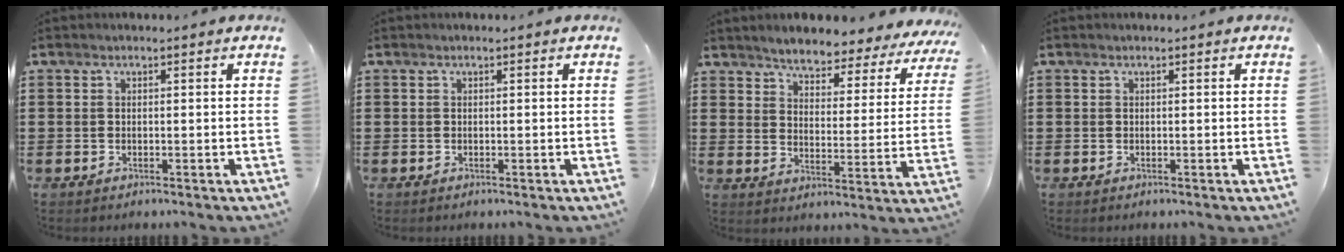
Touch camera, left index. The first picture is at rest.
{"total": 0.0}
{"total": 4.3, "force": [4.2, 0.3, 0.6], "torque": [-0.039, -0.033, 0.068]}
{"total": 0.0}